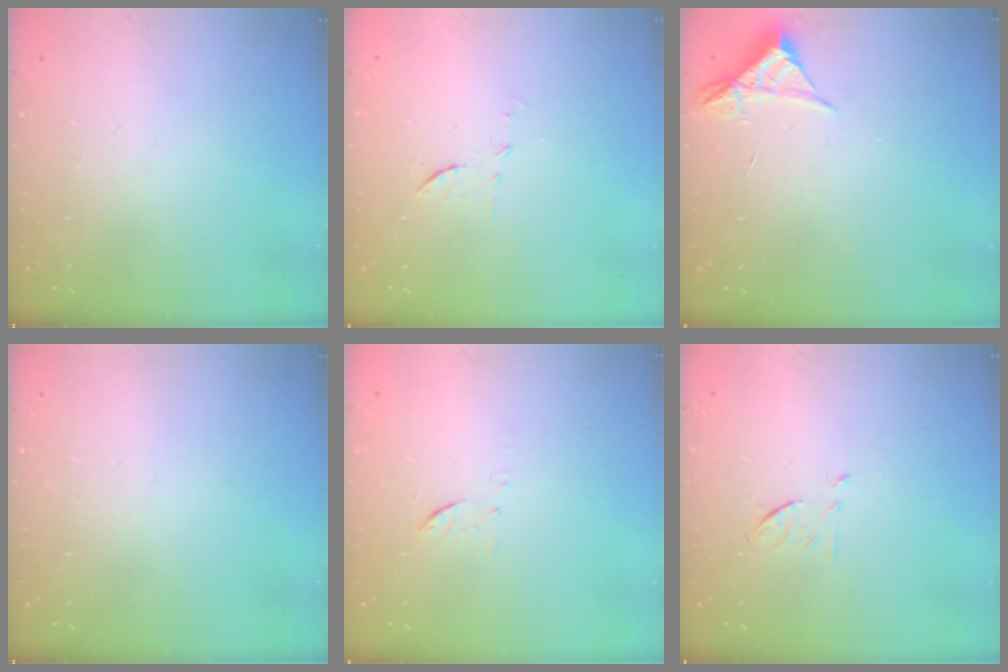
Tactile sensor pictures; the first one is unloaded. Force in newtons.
{"total": 5.7, "press": 5.6, "slide": 1.3}
{"total": 4.2, "press": 4.2, "slide": 0.4}
{"total": 0.0}
{"total": 6.0, "press": 6.0, "slide": 0.4}
{"total": 6.3, "press": 6.2, "slide": 1.0}